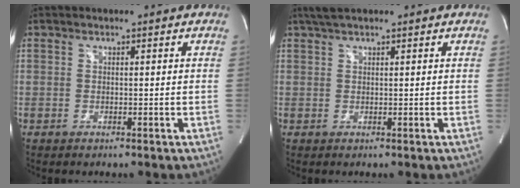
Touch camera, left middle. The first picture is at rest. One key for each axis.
{"total": 2.9, "fx": 2.3, "fy": 0.5, "fz": 1.7, "tx": -0.036, "ty": 0.021, "tz": 0.044}